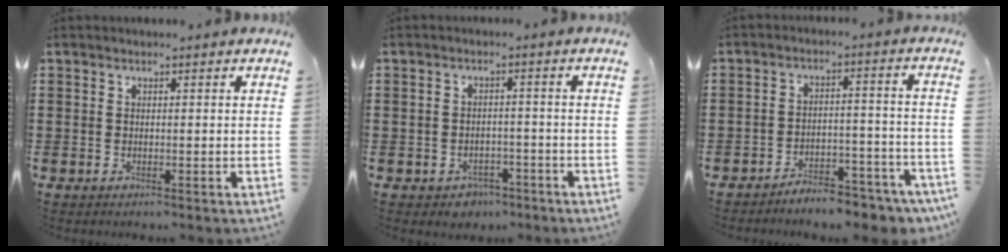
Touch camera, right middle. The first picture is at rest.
{"total": 2.2, "force": [-1.9, 1.1, 0.0], "torque": [-0.008, 0.002, -0.042]}
{"total": 5.1, "force": [-5.0, 0.3, 0.6], "torque": [-0.012, 0.008, -0.103]}